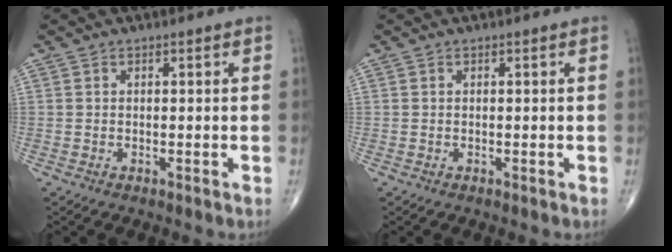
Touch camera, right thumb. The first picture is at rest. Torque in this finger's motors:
{"motor_torque": [0.00, 0.00, -0.08, -0.01, -0.02]}